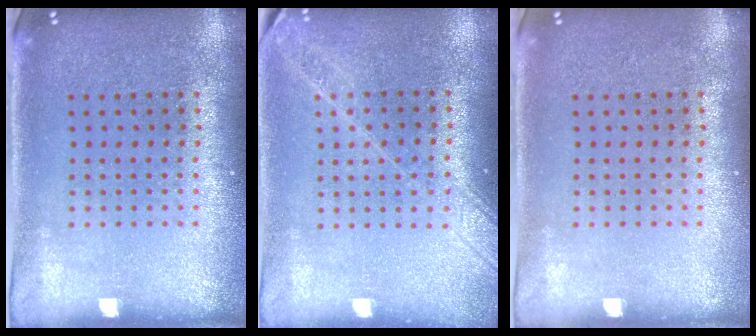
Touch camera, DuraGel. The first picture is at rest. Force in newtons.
{"total": 1.7, "press": 1.4, "slide": 0.9}
{"total": 0.0}